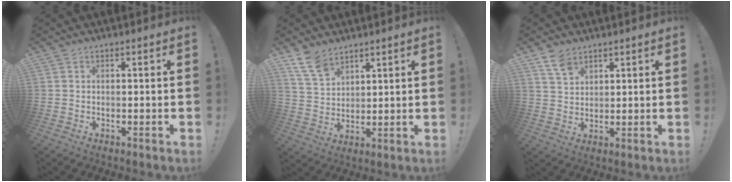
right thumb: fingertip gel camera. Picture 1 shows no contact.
{"total": 8.9, "force": [6.8, 4.6, 3.4], "torque": [-0.067, -0.037, 0.134]}
{"total": 5.8, "force": [4.1, 3.3, 2.4], "torque": [-0.035, -0.021, 0.078]}